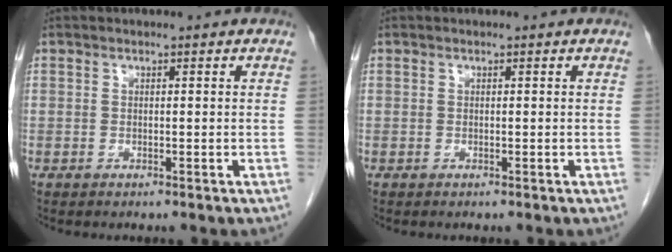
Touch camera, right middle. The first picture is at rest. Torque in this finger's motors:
{"motor_torque": [0.00, 0.00, 0.00, -0.01]}